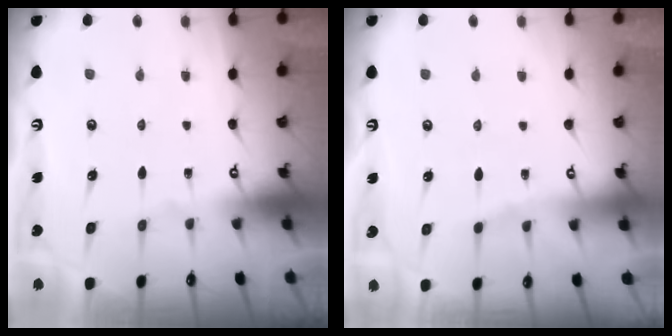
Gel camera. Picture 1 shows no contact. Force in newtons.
{"total": 3.4, "press": 3.3, "slide": 0.6}